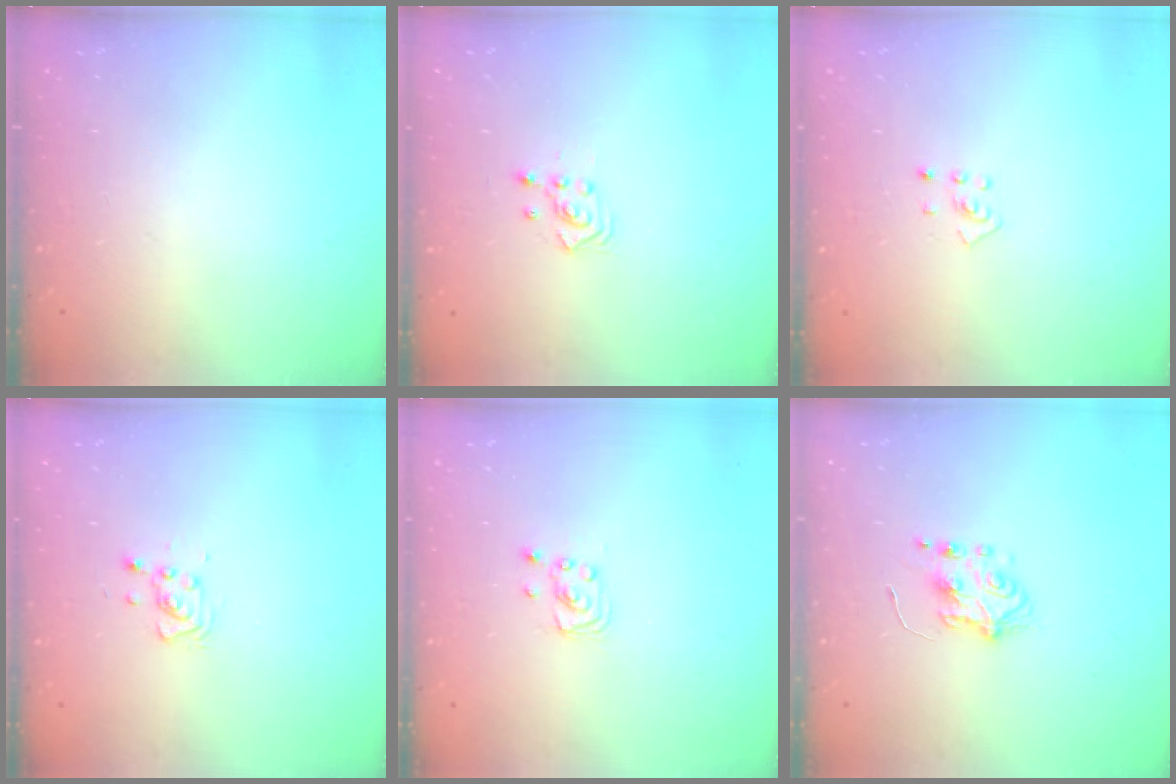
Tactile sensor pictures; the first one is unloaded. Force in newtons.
{"total": 2.5, "press": 2.5, "slide": 0.3}
{"total": 2.5, "press": 2.4, "slide": 0.8}
{"total": 4.7, "press": 4.6, "slide": 1.1}
{"total": 1.9, "press": 1.9, "slide": 0.1}
{"total": 5.8, "press": 5.8, "slide": 0.6}